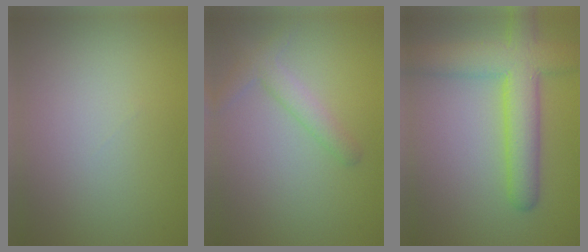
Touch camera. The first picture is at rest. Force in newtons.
{"total": 2.5, "press": 2.5, "slide": 0.1}
{"total": 7.7, "press": 7.7, "slide": 0.5}